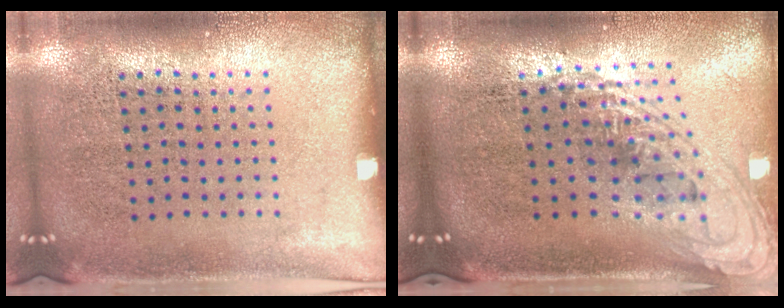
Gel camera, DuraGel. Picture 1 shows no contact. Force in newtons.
{"total": 2.2, "press": 1.6, "slide": 1.5}